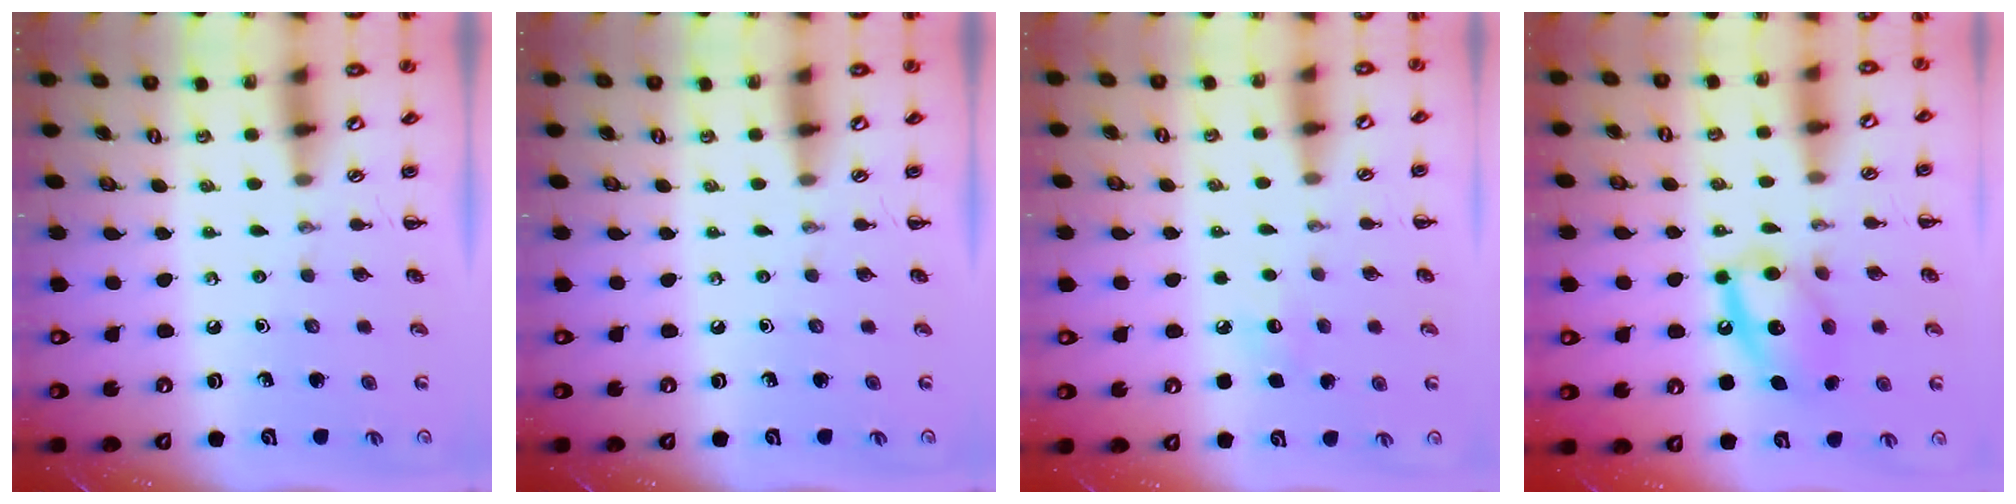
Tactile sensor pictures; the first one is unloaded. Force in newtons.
{"total": 0.0}
{"total": 5.7, "press": 5.5, "slide": 1.5}
{"total": 13.3, "press": 13.1, "slide": 2.4}